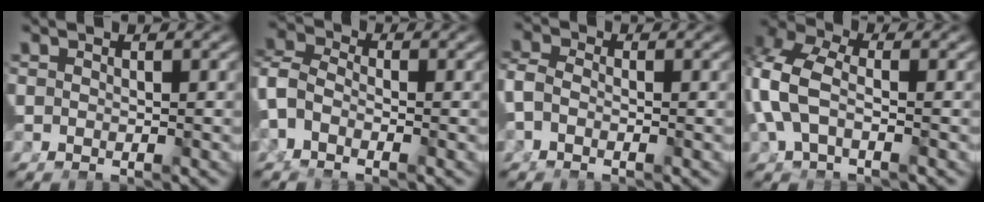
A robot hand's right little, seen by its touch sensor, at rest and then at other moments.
{"total": 6.2, "force": [-1.3, 5.2, 3.0], "torque": [-0.084, -0.010, -0.029]}
{"total": 2.9, "force": [-0.5, 2.3, 1.7], "torque": [-0.047, 0.000, -0.014]}
{"total": 6.3, "force": [0.4, 5.1, 3.7], "torque": [-0.106, 0.000, -0.006]}